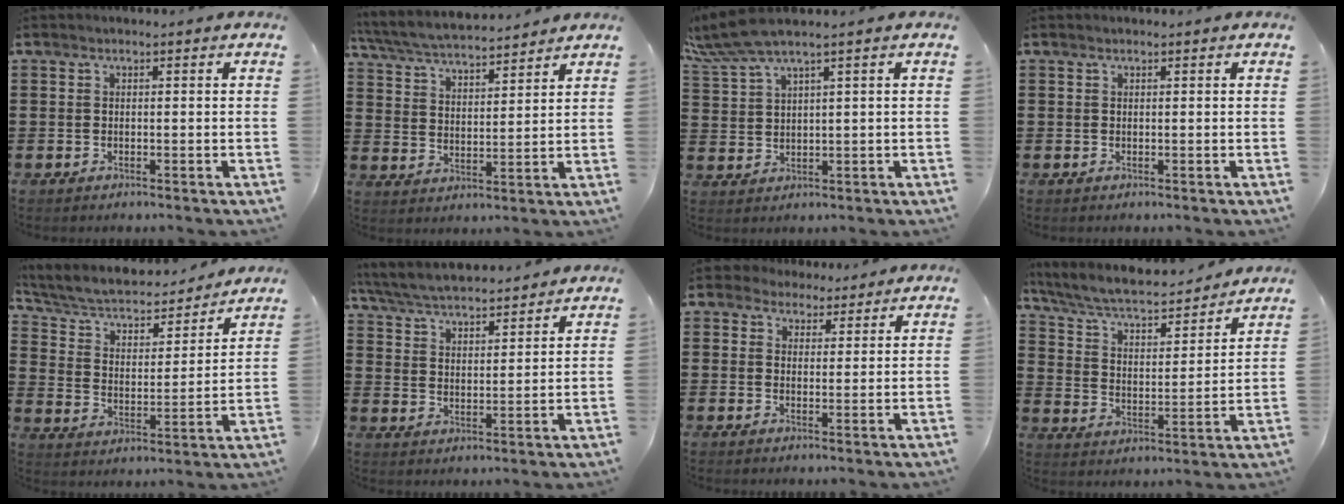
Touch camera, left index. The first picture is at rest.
{"total": 5.4, "force": [5.2, 0.3, 1.6], "torque": [-0.053, -0.027, 0.089]}
{"total": 4.8, "force": [3.5, 0.1, 3.3], "torque": [-0.084, -0.010, 0.058]}
{"total": 0.0}
{"total": 5.2, "force": [4.4, 1.7, 2.2], "torque": [-0.065, -0.032, 0.068]}
{"total": 5.6, "force": [5.4, 0.5, 1.3], "torque": [-0.051, -0.027, 0.094]}
{"total": 3.1, "force": [2.5, 1.9, 0.2], "torque": [-0.017, 0.007, 0.047]}
{"total": 5.9, "force": [5.2, 0.9, 2.7], "torque": [-0.077, -0.036, 0.083]}